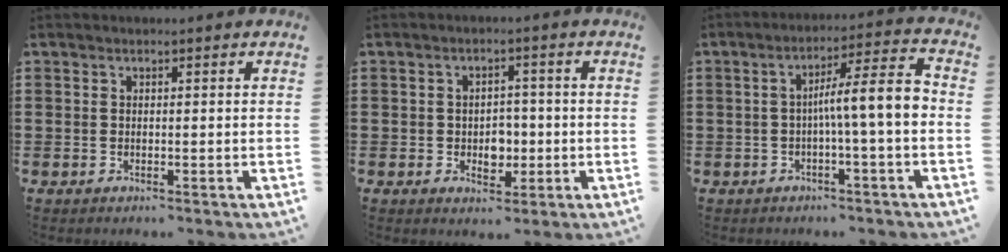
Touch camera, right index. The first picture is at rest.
{"total": 3.6, "force": [-0.7, 2.7, 2.2], "torque": [-0.032, -0.002, -0.019]}
{"total": 7.9, "force": [-0.7, 0.7, 7.8], "torque": [-0.133, -0.001, -0.017]}